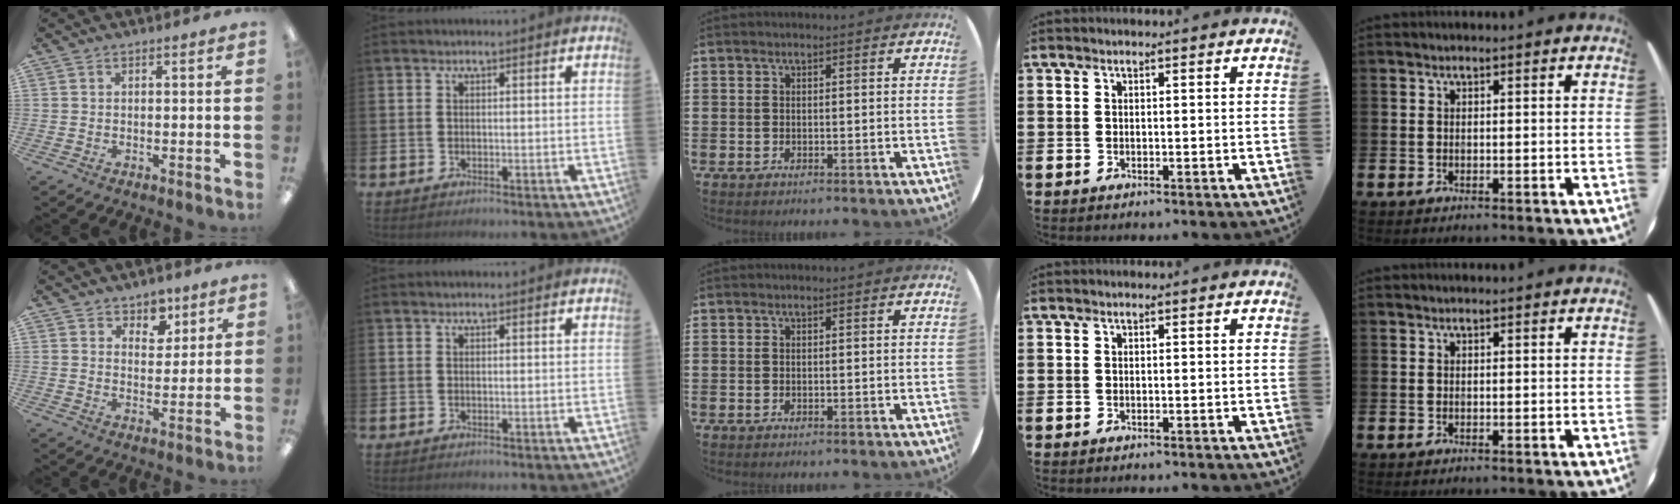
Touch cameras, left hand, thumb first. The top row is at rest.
{"thumb": {"total": 6.2, "force": [4.4, 4.2, 1.3], "torque": [-0.006, -0.024, 0.074]}}